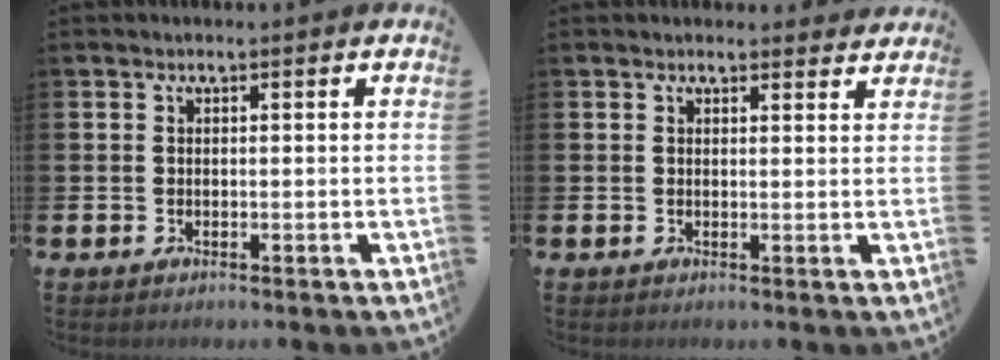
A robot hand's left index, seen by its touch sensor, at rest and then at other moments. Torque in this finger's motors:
{"motor_torque": [0.99, -1.15, 0.42, 0.09]}